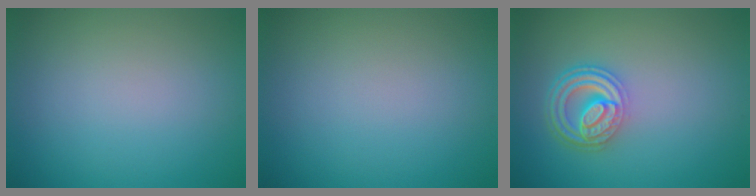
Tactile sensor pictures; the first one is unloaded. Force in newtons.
{"total": 0.0}
{"total": 4.6, "press": 3.5, "slide": 3.0}